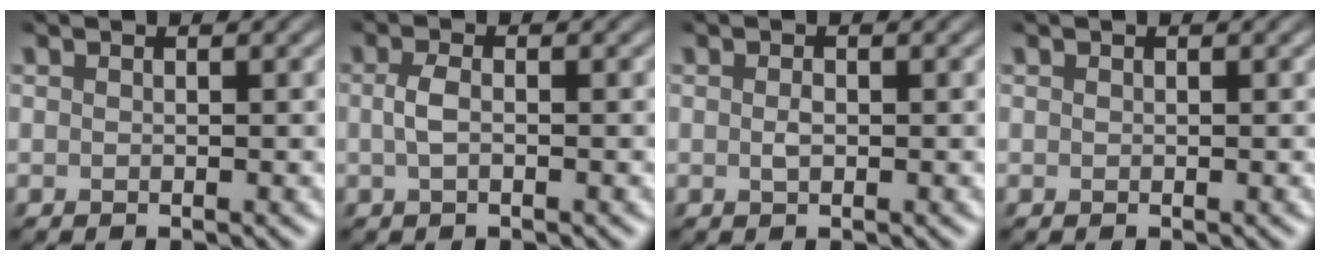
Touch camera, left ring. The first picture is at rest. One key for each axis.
{"total": 1.6, "fx": -0.1, "fy": 0.6, "fz": 1.5, "tx": -0.035, "ty": 0.002, "tz": -0.006}
{"total": 0.7, "fx": 0.0, "fy": 0.4, "fz": 0.6, "tx": -0.014, "ty": -0.002, "tz": -0.001}
{"total": 0.0}